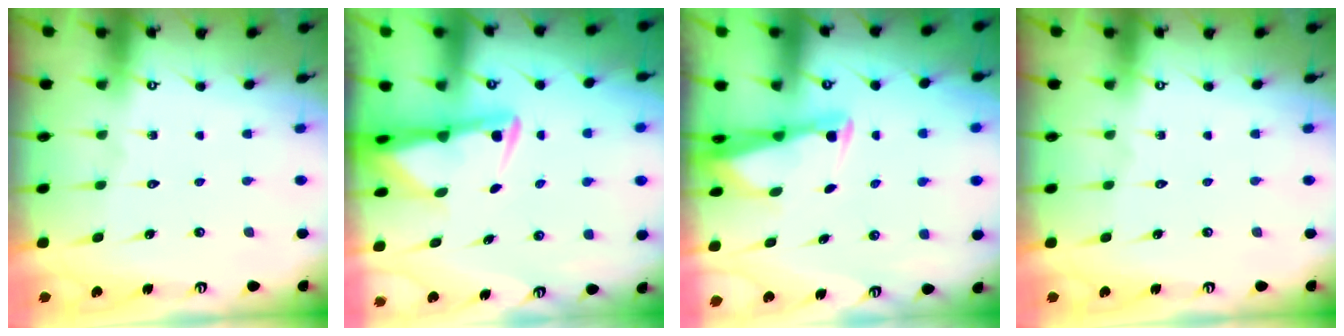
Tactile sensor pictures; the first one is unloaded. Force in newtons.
{"total": 3.2, "press": 3.1, "slide": 0.7}
{"total": 2.8, "press": 2.7, "slide": 0.6}
{"total": 0.0}